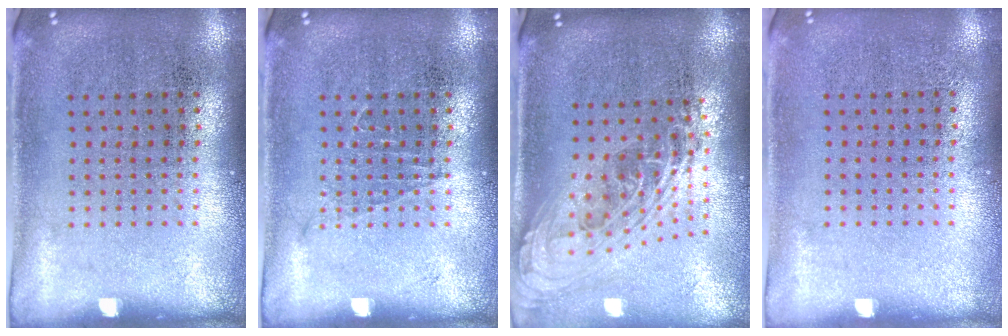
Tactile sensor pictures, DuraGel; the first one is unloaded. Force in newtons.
{"total": 0.5, "press": 0.5, "slide": 0.1}
{"total": 2.2, "press": 1.6, "slide": 1.4}
{"total": 0.0}